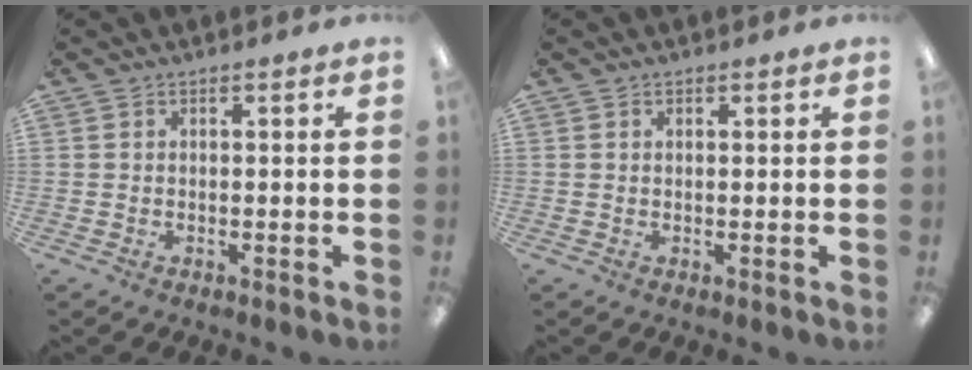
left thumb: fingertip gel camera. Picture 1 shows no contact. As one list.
[{"total": 0.6, "force": [0.3, 0.4, 0.3], "torque": [0.002, -0.001, 0.003]}]